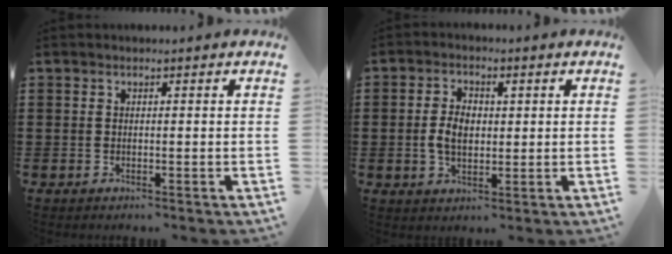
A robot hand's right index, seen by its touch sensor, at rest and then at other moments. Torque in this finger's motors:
{"motor_torque": [0.13, 0.01, 0.15, 0.11]}